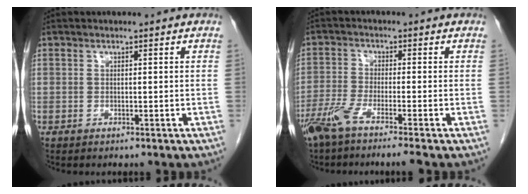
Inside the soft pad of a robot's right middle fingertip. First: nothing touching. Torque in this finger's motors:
{"motor_torque": [1.11, -0.84, 0.41, 0.11]}